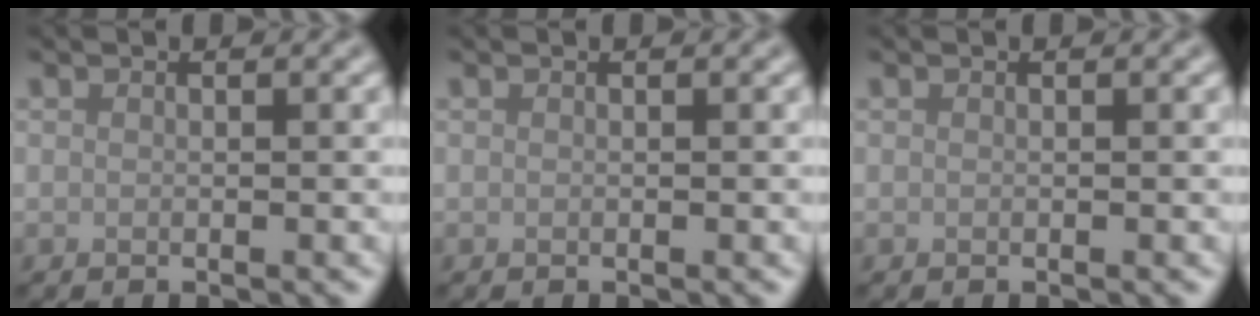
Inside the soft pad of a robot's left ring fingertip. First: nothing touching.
{"total": 0.0}
{"total": 0.0}